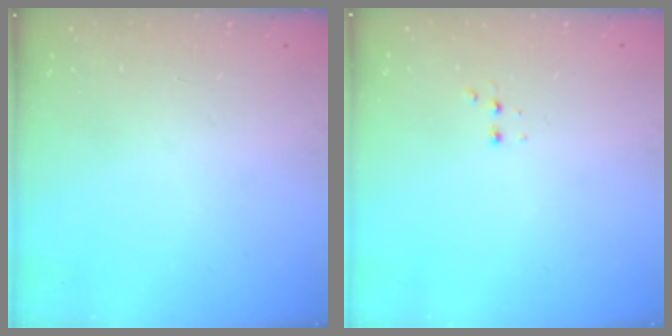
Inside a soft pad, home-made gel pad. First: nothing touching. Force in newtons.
{"total": 2.4, "press": 2.2, "slide": 0.9}